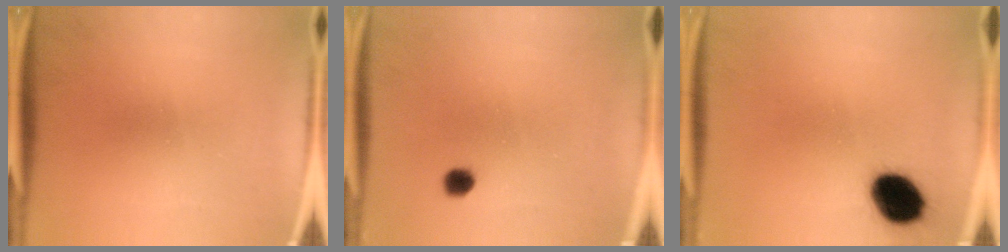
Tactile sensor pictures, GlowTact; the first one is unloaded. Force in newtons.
{"total": 2.2}
{"total": 11.0}